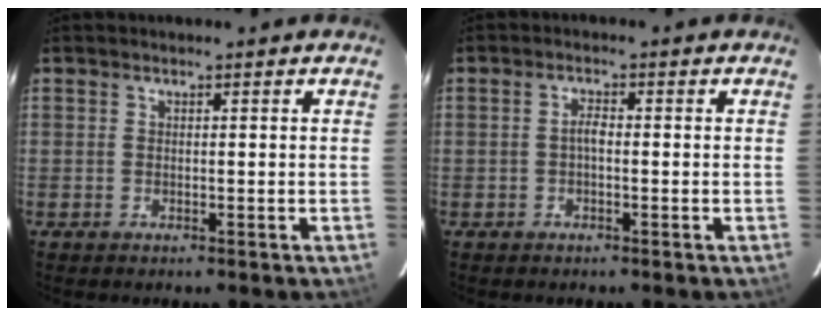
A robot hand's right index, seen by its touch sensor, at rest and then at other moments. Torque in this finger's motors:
{"motor_torque": [0.47, -0.01, 0.29, 0.06]}